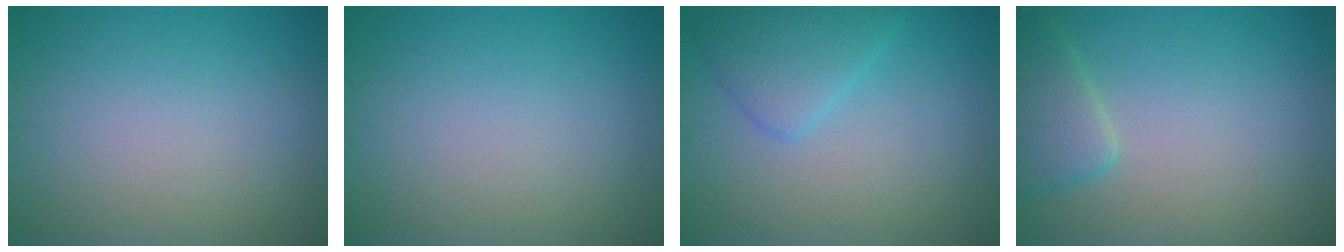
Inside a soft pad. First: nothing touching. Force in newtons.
{"total": 0.0}
{"total": 3.3, "press": 3.3, "slide": 0.1}
{"total": 3.0, "press": 3.0, "slide": 0.3}